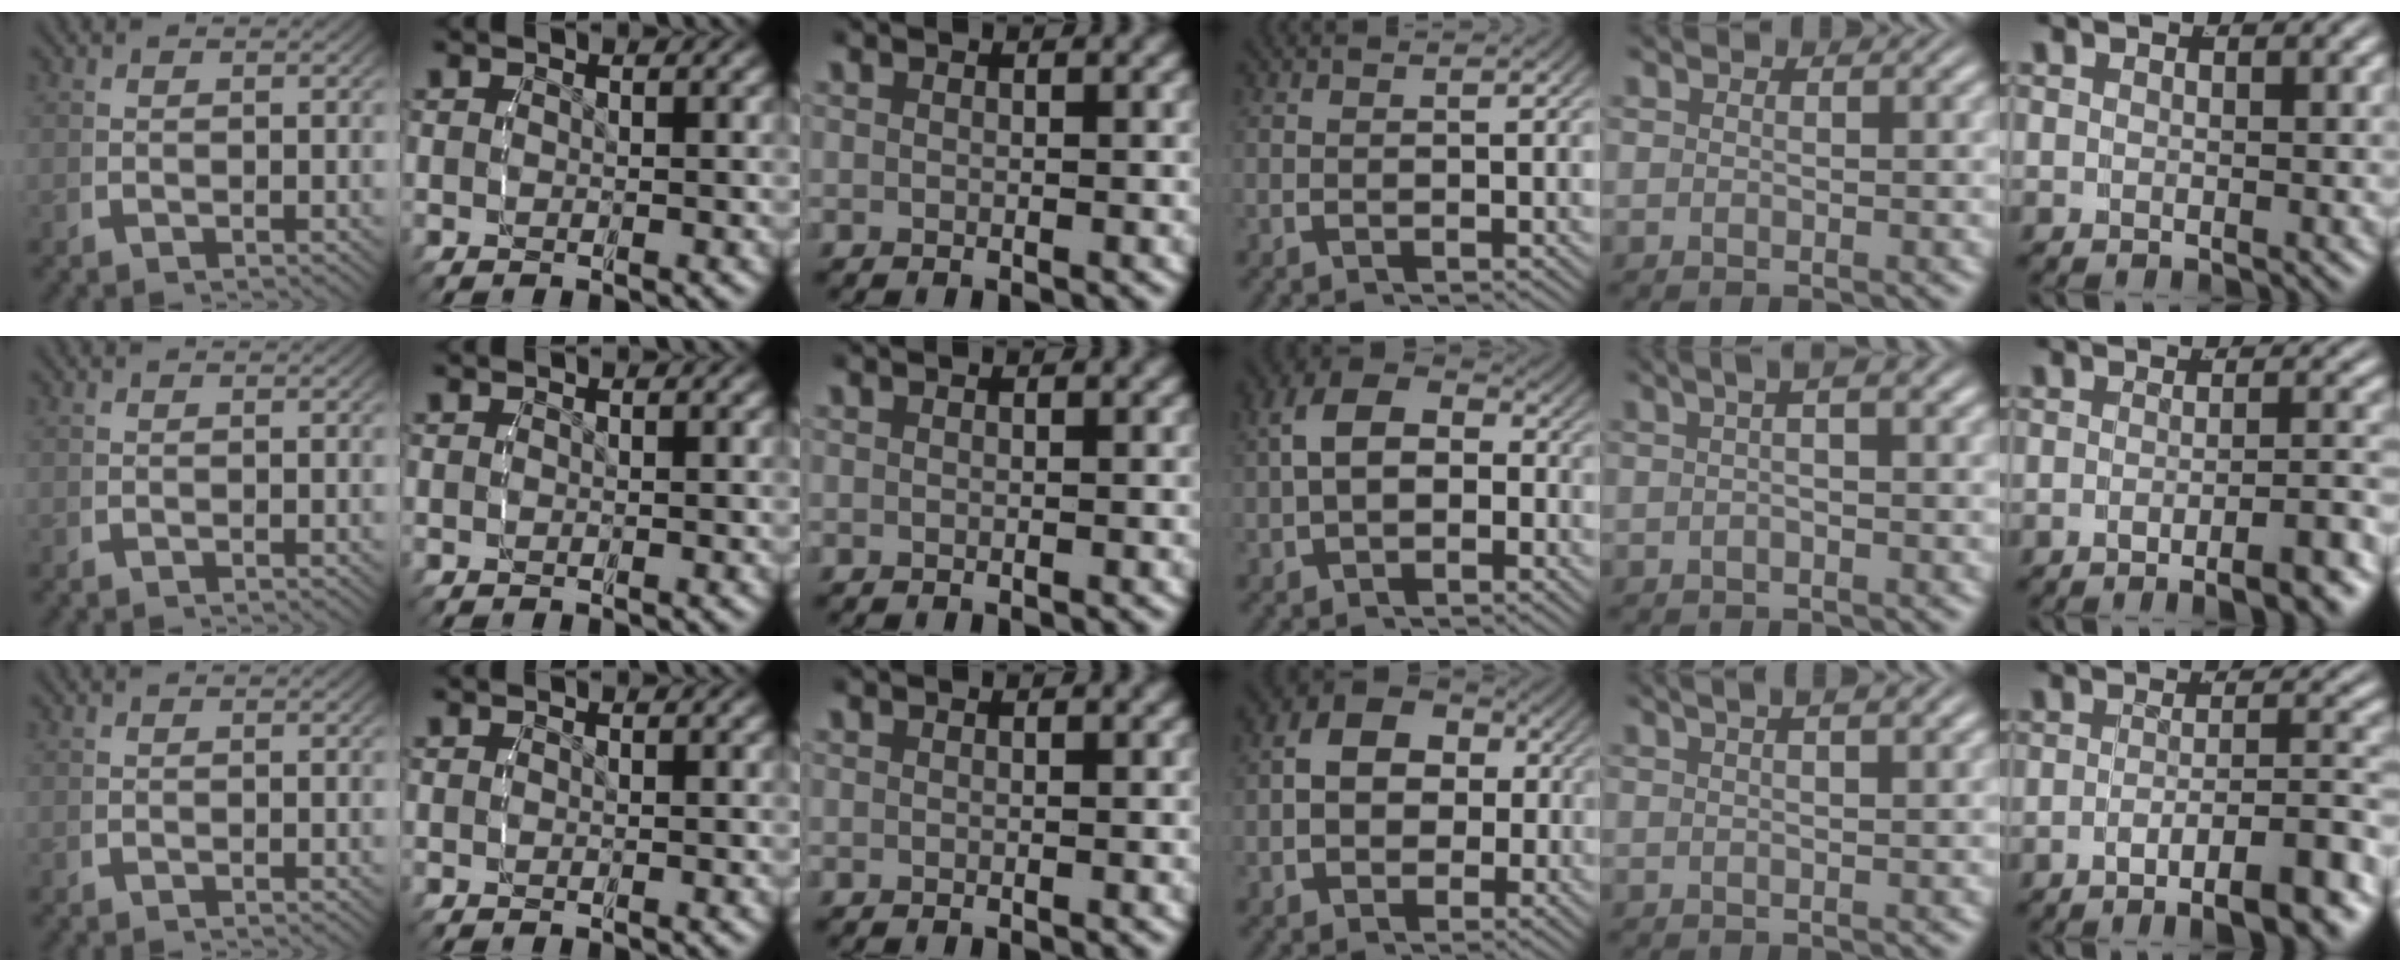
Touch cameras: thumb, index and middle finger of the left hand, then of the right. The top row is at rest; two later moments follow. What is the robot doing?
{"motion": "lift_and_place", "object": "cloth"}